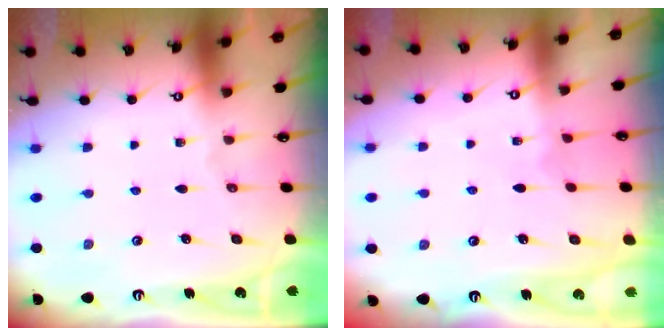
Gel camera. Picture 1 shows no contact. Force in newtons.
{"total": 4.6, "press": 4.6, "slide": 0.1}